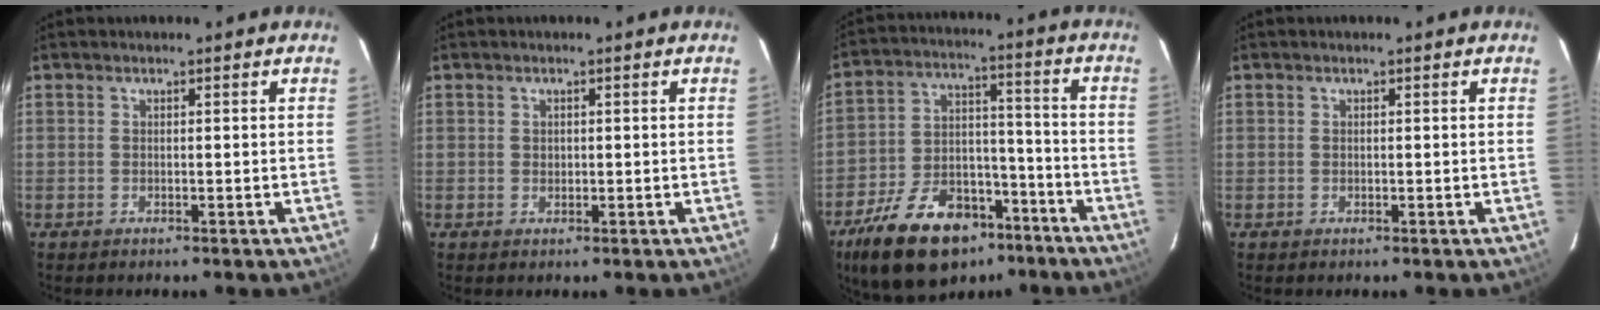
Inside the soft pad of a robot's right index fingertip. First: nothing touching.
{"total": 0.9, "force": [0.2, 0.9, 0.2], "torque": [0.001, 0.001, 0.004]}
{"total": 20.6, "force": [-13.5, 11.1, 11.0], "torque": [-0.221, 0.019, -0.207]}
{"total": 0.0}